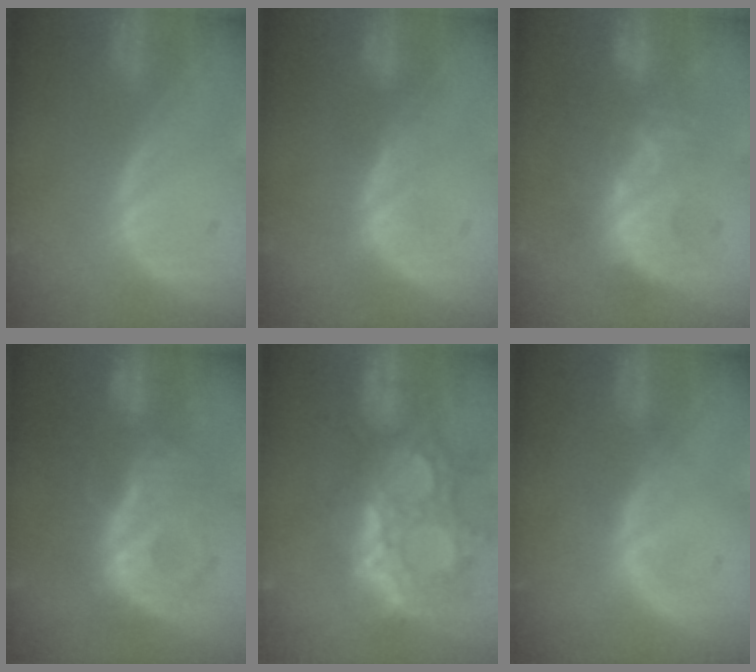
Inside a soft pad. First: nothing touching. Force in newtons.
{"total": 2.8, "press": 2.3, "slide": 1.7}
{"total": 9.4, "press": 8.5, "slide": 4.1}
{"total": 9.4, "press": 9.3, "slide": 1.6}
{"total": 13.1, "press": 11.2, "slide": 6.8}
{"total": 0.9, "press": 0.9, "slide": 0.2}